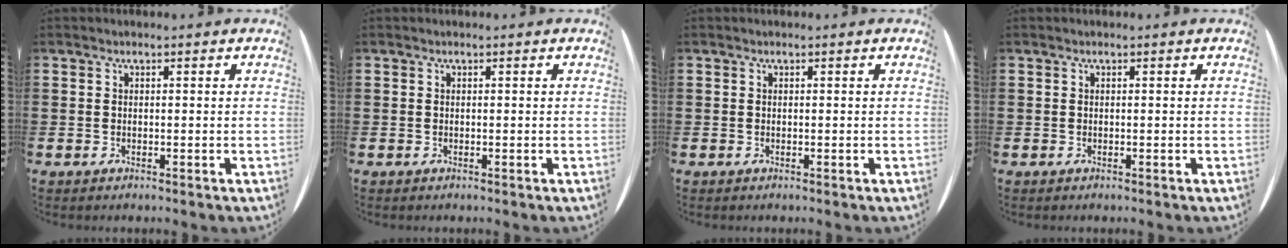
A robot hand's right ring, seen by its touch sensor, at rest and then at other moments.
{"total": 0.0}
{"total": 0.0}
{"total": 0.0}